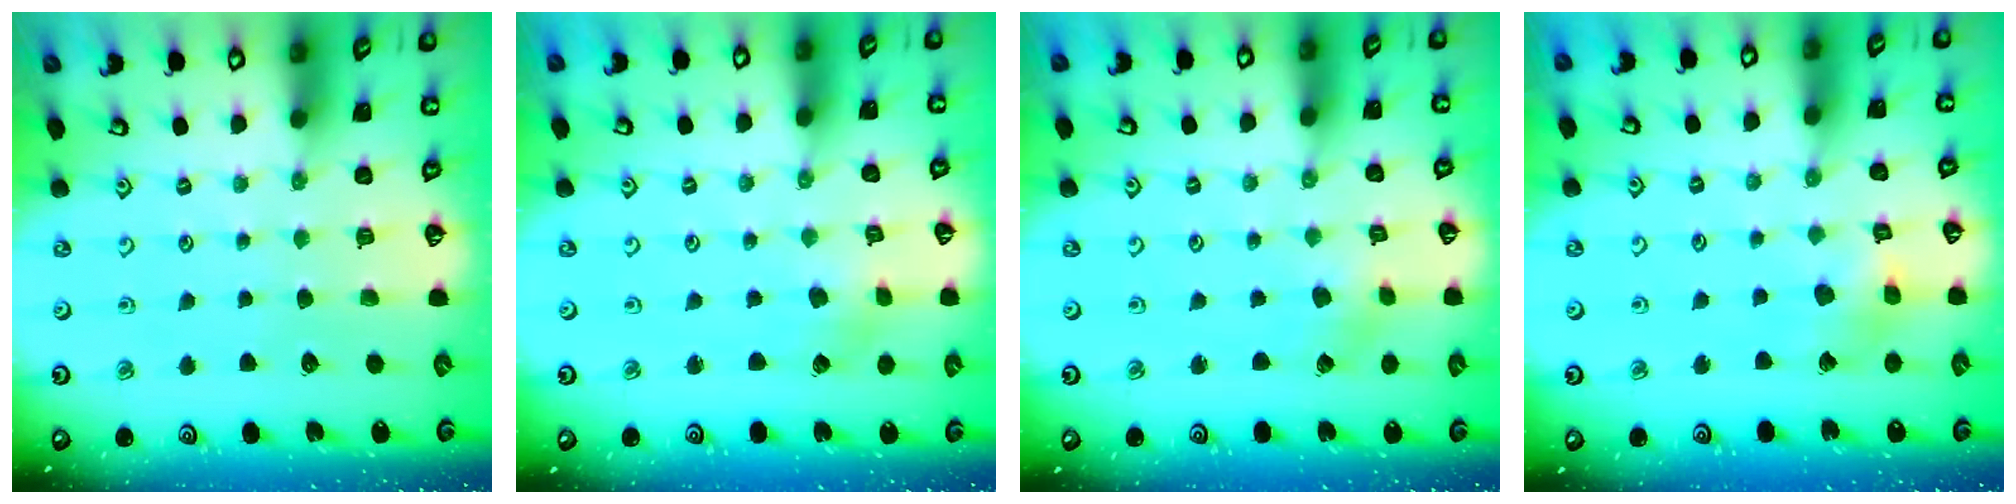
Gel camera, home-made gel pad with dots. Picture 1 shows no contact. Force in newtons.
{"total": 1.8, "press": 1.8, "slide": 0.2}
{"total": 2.1, "press": 2.1, "slide": 0.3}
{"total": 8.5, "press": 8.4, "slide": 0.9}